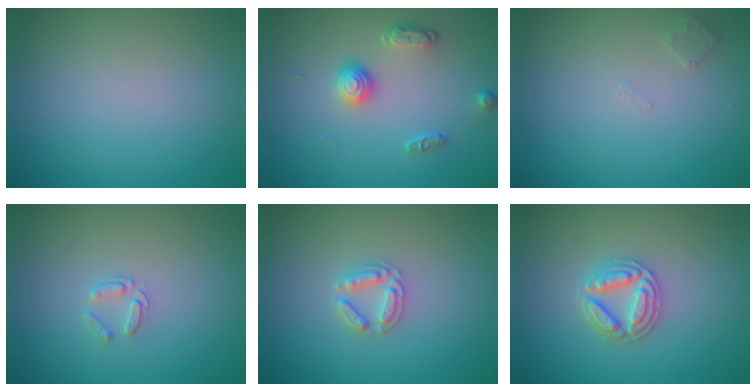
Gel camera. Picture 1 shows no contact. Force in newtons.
{"total": 2.3, "press": 1.8, "slide": 1.4}
{"total": 1.0, "press": 1.0, "slide": 0.1}
{"total": 1.1, "press": 0.7, "slide": 0.9}
{"total": 2.2, "press": 2.2, "slide": 0.3}
{"total": 2.9, "press": 2.9, "slide": 0.5}